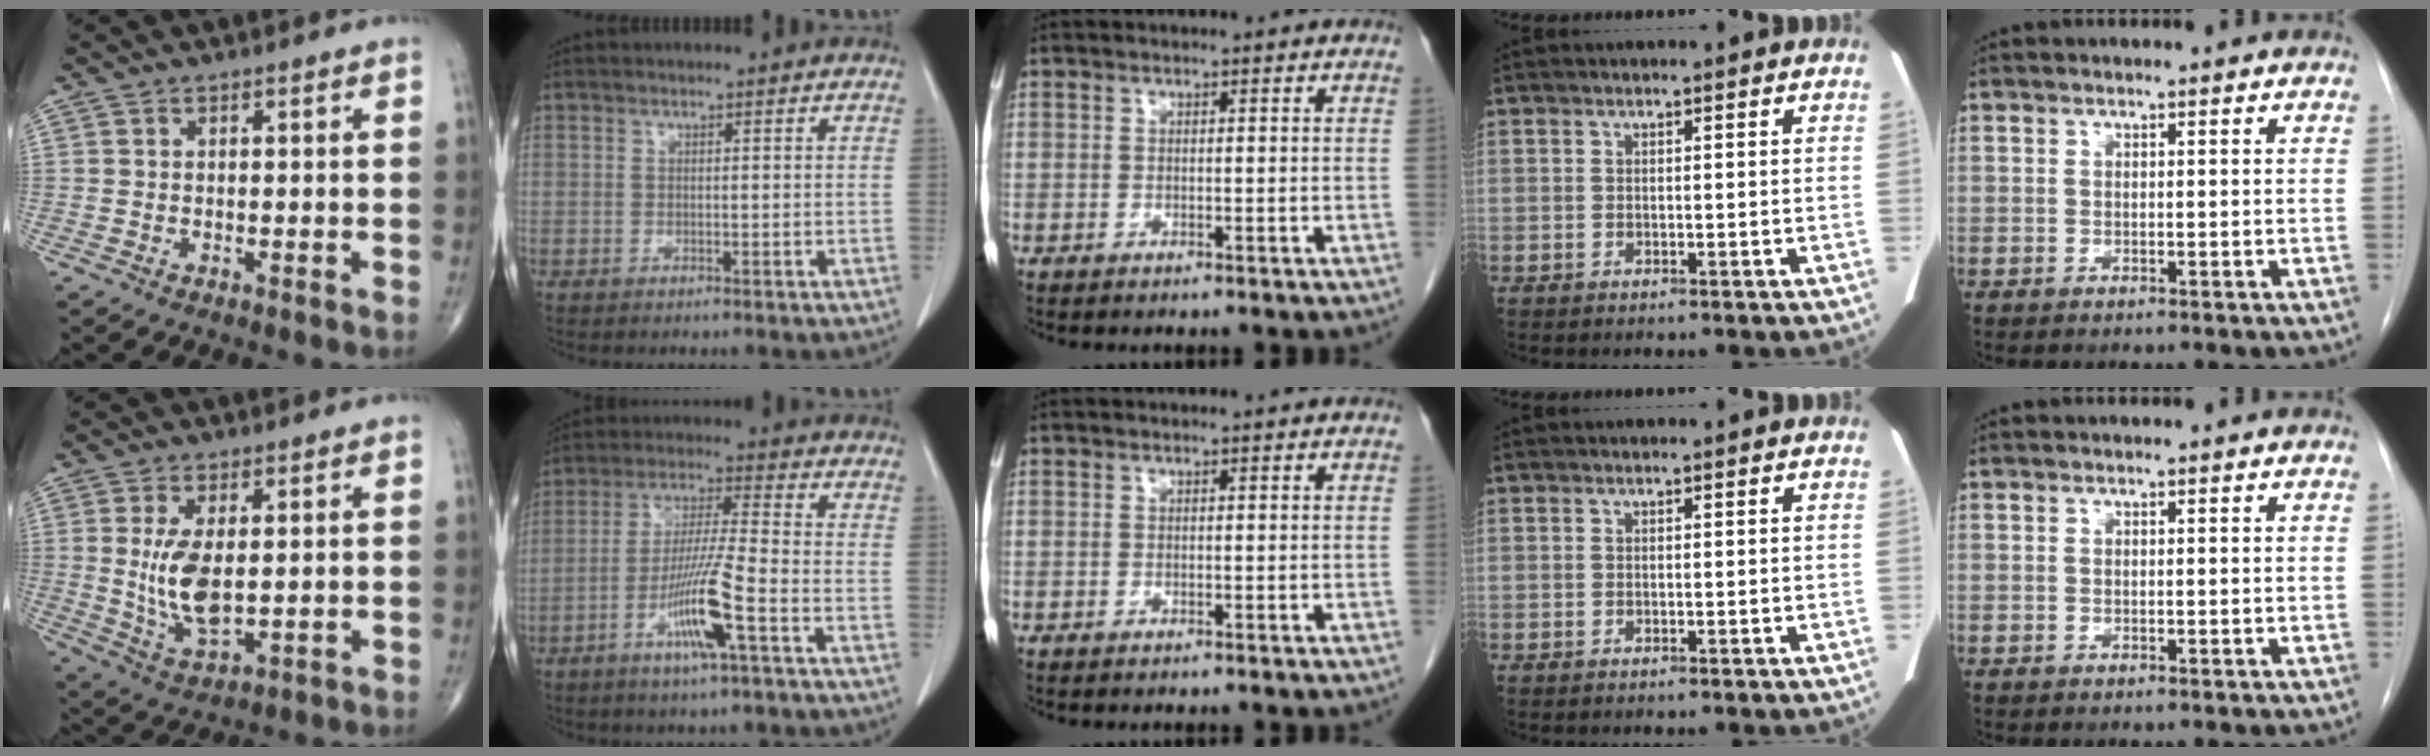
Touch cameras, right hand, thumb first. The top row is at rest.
{"thumb": {"total": 9.6, "force": [0.7, 4.5, 8.4], "torque": [-0.163, -0.019, 0.027]}, "index": {"total": 10.2, "force": [-4.4, -0.4, 9.1], "torque": [-0.178, -0.011, -0.085]}}